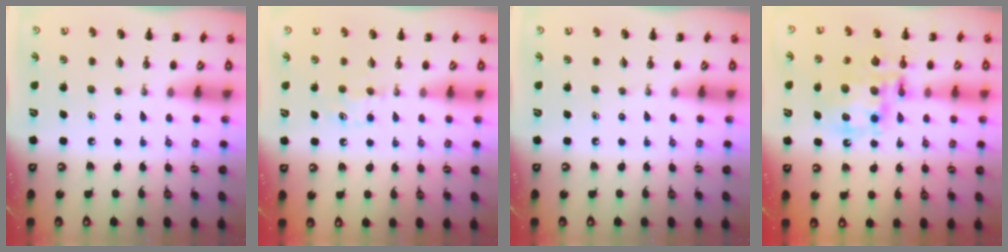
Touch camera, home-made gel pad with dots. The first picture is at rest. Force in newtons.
{"total": 4.6, "press": 4.4, "slide": 1.4}
{"total": 0.0}
{"total": 14.6, "press": 14.2, "slide": 3.4}